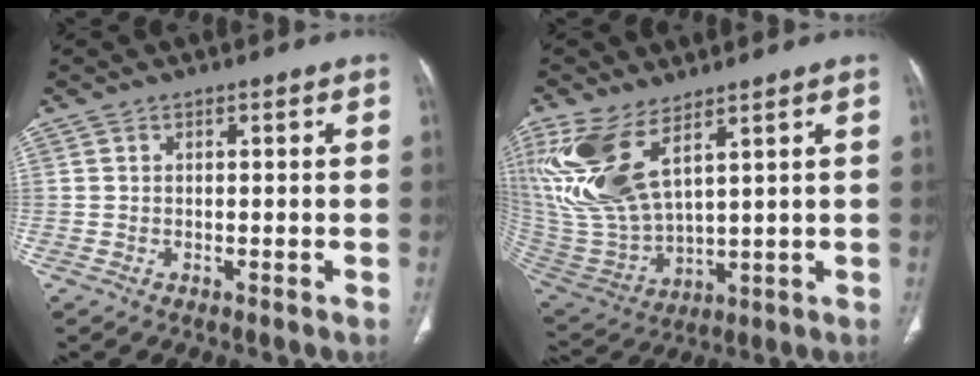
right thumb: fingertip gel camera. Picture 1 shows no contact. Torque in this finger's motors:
{"motor_torque": [-0.04, 0.81, 1.50, 1.20, 0.54]}